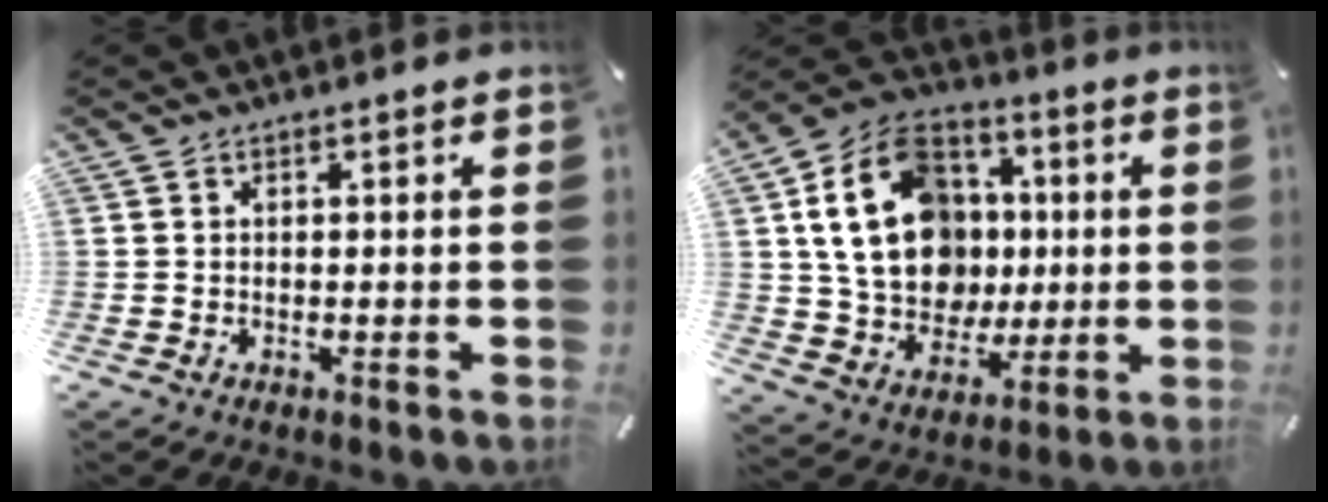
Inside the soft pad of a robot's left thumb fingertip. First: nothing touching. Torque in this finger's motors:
{"motor_torque": [0.95, 2.03, 0.80, -0.01, 0.63]}